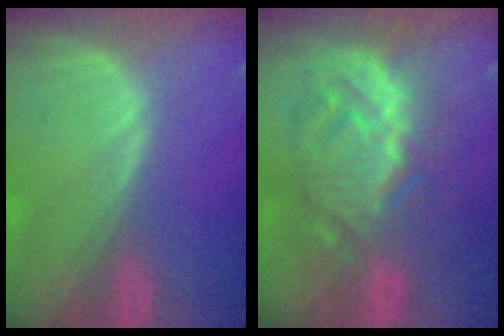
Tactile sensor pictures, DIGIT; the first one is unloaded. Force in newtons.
{"total": 10.2, "press": 10.2, "slide": 0.5}